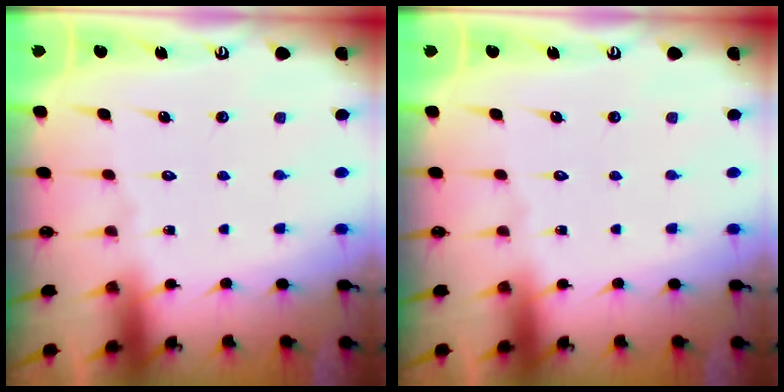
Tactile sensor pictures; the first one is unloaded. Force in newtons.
{"total": 0.0}